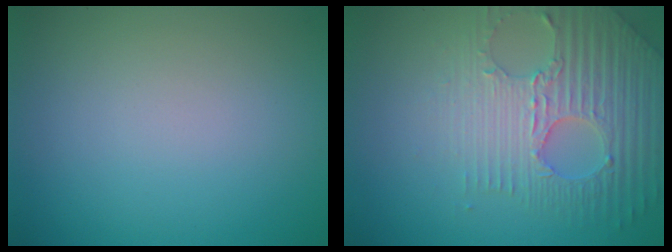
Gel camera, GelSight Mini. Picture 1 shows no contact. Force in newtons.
{"total": 5.9, "press": 4.8, "slide": 3.4}